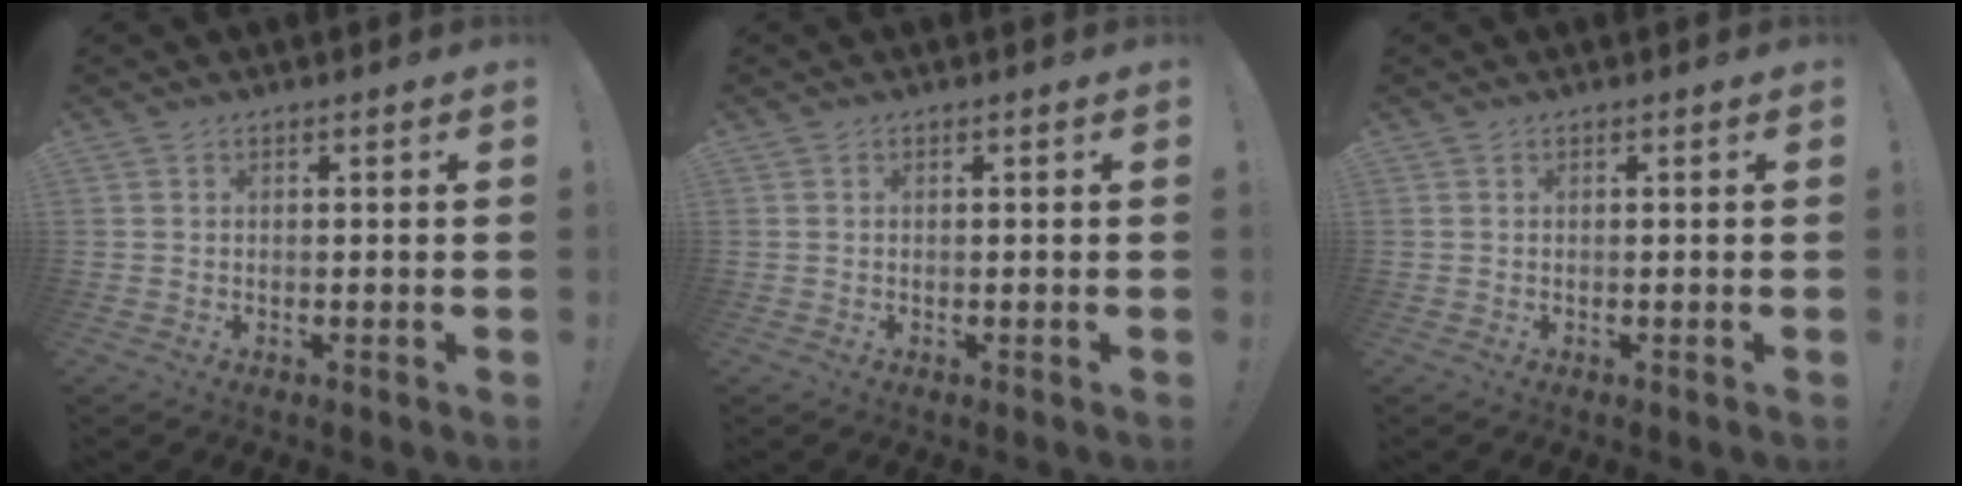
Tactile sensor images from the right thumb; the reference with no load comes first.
{"total": 0.0}
{"total": 0.0}